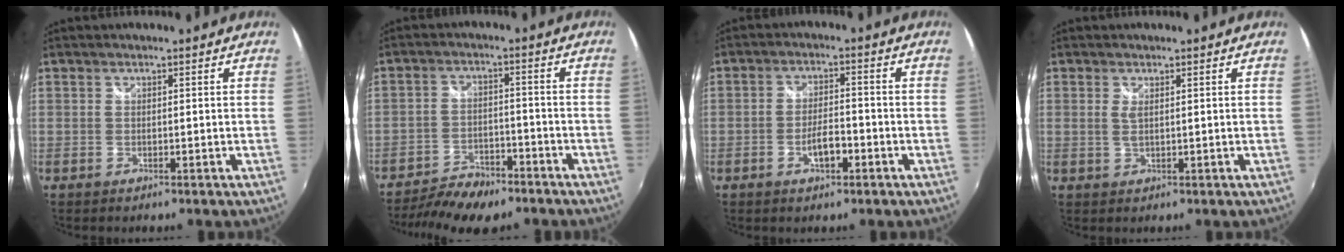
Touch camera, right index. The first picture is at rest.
{"total": 11.5, "force": [-9.4, 4.1, 5.1], "torque": [-0.127, -0.014, -0.151]}
{"total": 5.0, "force": [-2.4, 1.8, 4.0], "torque": [-0.080, 0.002, -0.040]}
{"total": 1.4, "force": [0.3, 0.4, 1.3], "torque": [-0.025, -0.001, 0.005]}